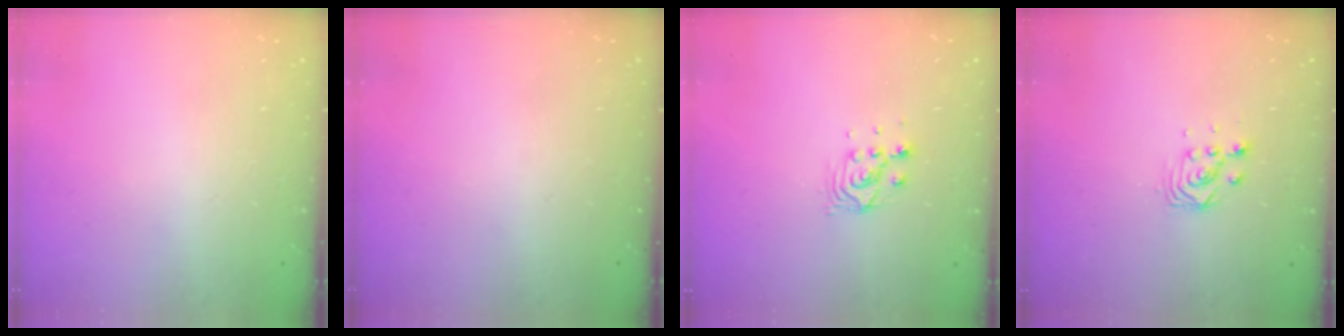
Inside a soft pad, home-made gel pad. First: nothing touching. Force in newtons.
{"total": 0.0}
{"total": 5.5, "press": 5.5, "slide": 0.3}
{"total": 3.0, "press": 3.0, "slide": 0.0}